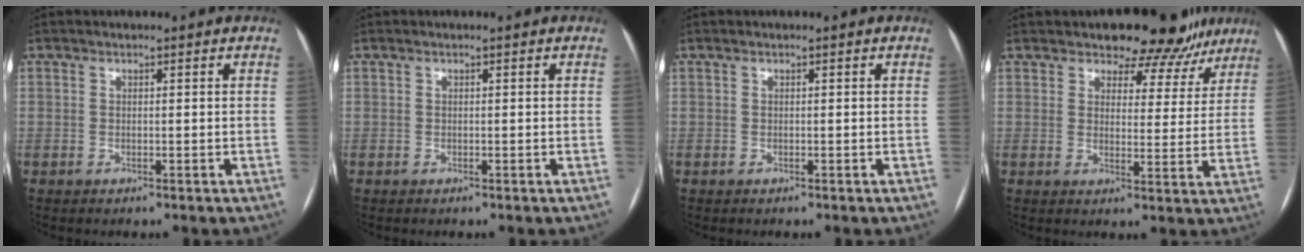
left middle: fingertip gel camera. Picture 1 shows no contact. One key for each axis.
{"total": 0.0}
{"total": 0.0}
{"total": 10.0, "fx": 8.4, "fy": 5.1, "fz": 2.1, "tx": 0.008, "ty": -0.004, "tz": 0.084}